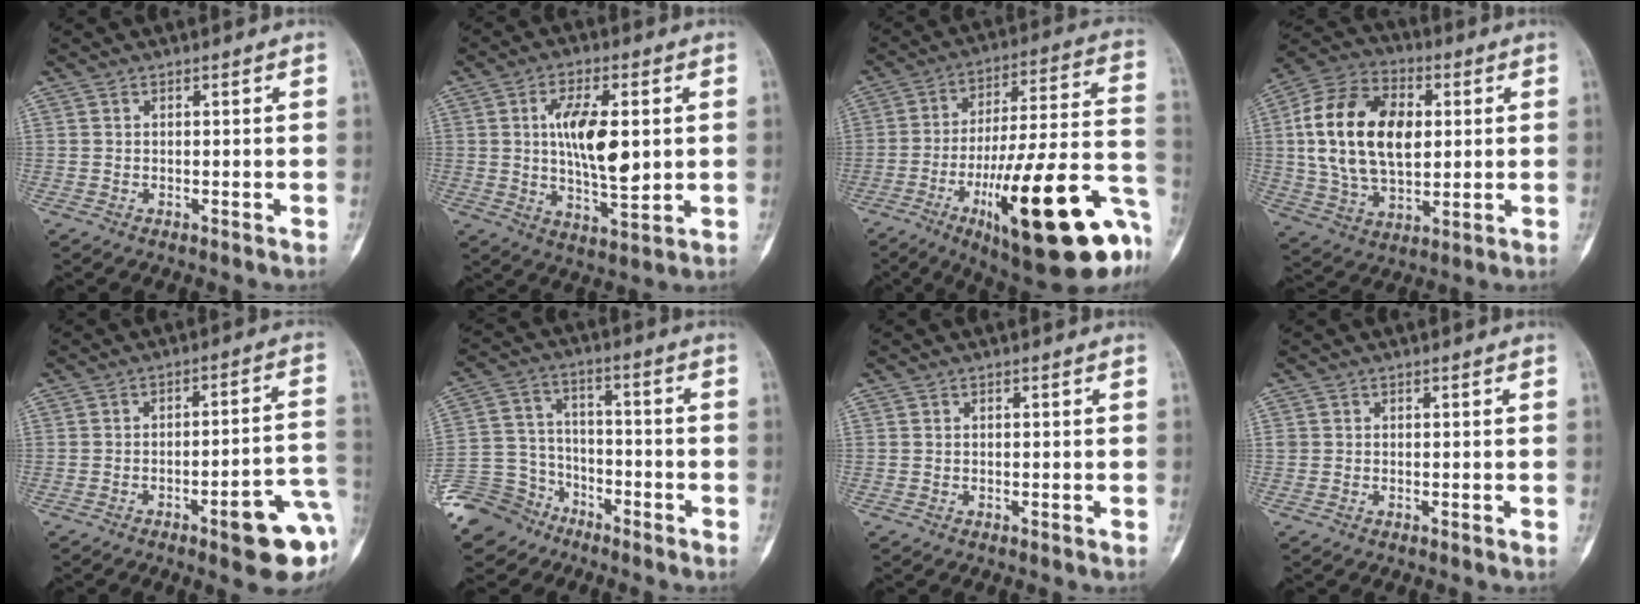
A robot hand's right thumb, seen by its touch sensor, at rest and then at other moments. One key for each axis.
{"total": 12.5, "fx": 1.7, "fy": 5.3, "fz": 11.2, "tx": -0.182, "ty": -0.010, "tz": 0.031}
{"total": 30.7, "fx": -12.6, "fy": 8.1, "fz": 26.8, "tx": -0.352, "ty": 0.049, "tz": -0.180}
{"total": 20.4, "fx": 2.8, "fy": 12.7, "fz": 15.6, "tx": -0.272, "ty": 0.006, "tz": 0.051}
{"total": 13.2, "fx": -5.4, "fy": 2.9, "fz": 11.7, "tx": -0.118, "ty": 0.035, "tz": -0.063}
{"total": 12.2, "fx": -8.8, "fy": 8.4, "fz": 1.6, "tx": -0.021, "ty": 0.067, "tz": -0.163}
{"total": 0.0}
{"total": 0.7, "fx": 0.1, "fy": 0.7, "fz": 0.2, "tx": 0.005, "ty": 0.003, "tz": 0.003}